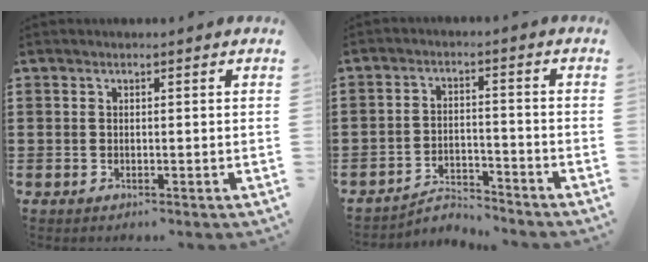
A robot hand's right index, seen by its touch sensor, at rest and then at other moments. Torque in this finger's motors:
{"motor_torque": [-1.50, 0.64, -1.05, -0.21]}